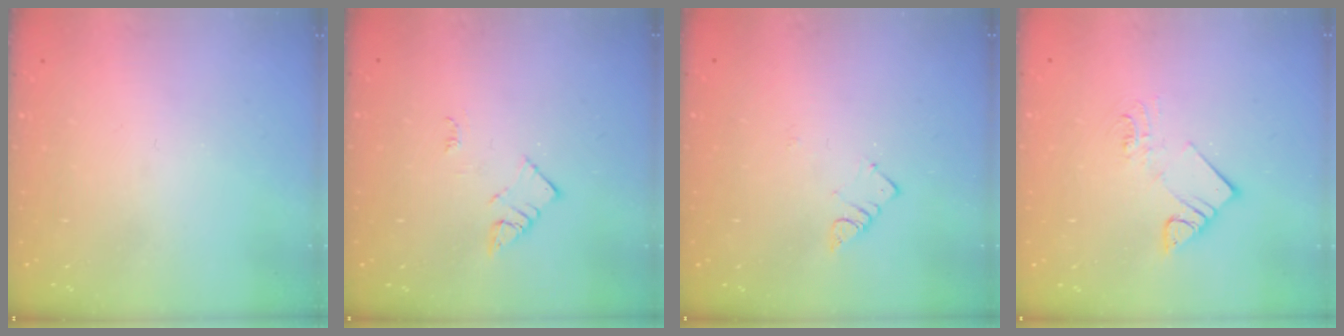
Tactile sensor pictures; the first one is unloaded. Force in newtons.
{"total": 2.7, "press": 2.6, "slide": 0.4}
{"total": 3.2, "press": 3.2, "slide": 0.3}
{"total": 7.5, "press": 7.5, "slide": 0.4}